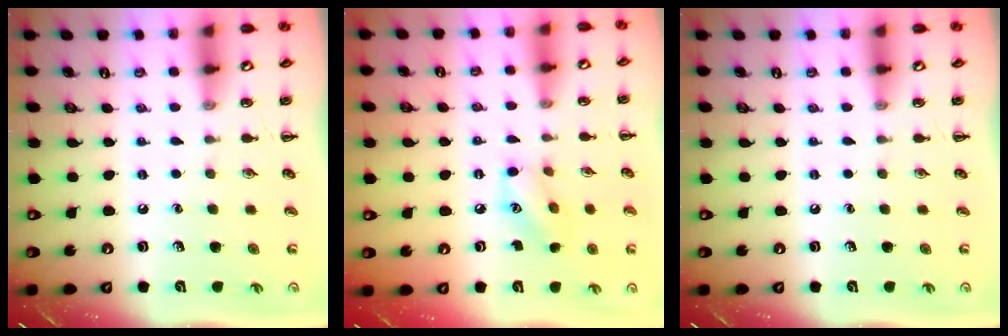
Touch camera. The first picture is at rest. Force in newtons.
{"total": 8.0, "press": 8.0, "slide": 0.3}
{"total": 0.0}